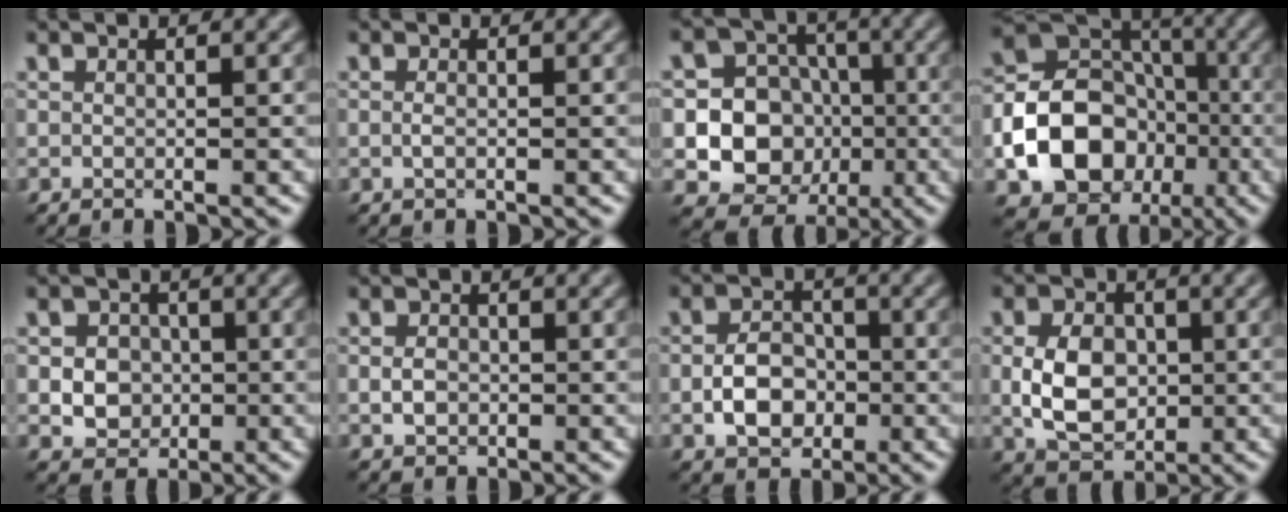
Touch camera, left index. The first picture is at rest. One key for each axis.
{"total": 0.6, "fx": -0.2, "fy": 0.2, "fz": 0.6, "tx": -0.020, "ty": -0.001, "tz": -0.006}
{"total": 10.3, "fx": -2.0, "fy": 9.4, "fz": 3.5, "tx": -0.057, "ty": 0.008, "tz": -0.055}
{"total": 12.6, "fx": -3.7, "fy": 10.1, "fz": 6.6, "tx": -0.117, "ty": -0.019, "tz": -0.079}
{"total": 3.9, "fx": -0.4, "fy": 3.4, "fz": 2.0, "tx": -0.021, "ty": 0.009, "tz": -0.024}
{"total": 1.7, "fx": -0.4, "fy": 1.3, "fz": 1.0, "tx": -0.024, "ty": -0.001, "tz": -0.012}
{"total": 4.4, "fx": -1.3, "fy": 3.1, "fz": 2.8, "tx": -0.048, "ty": 0.003, "tz": -0.025}
{"total": 5.8, "fx": -0.4, "fy": 4.1, "fz": 4.0, "tx": -0.084, "ty": -0.003, "tz": -0.008}